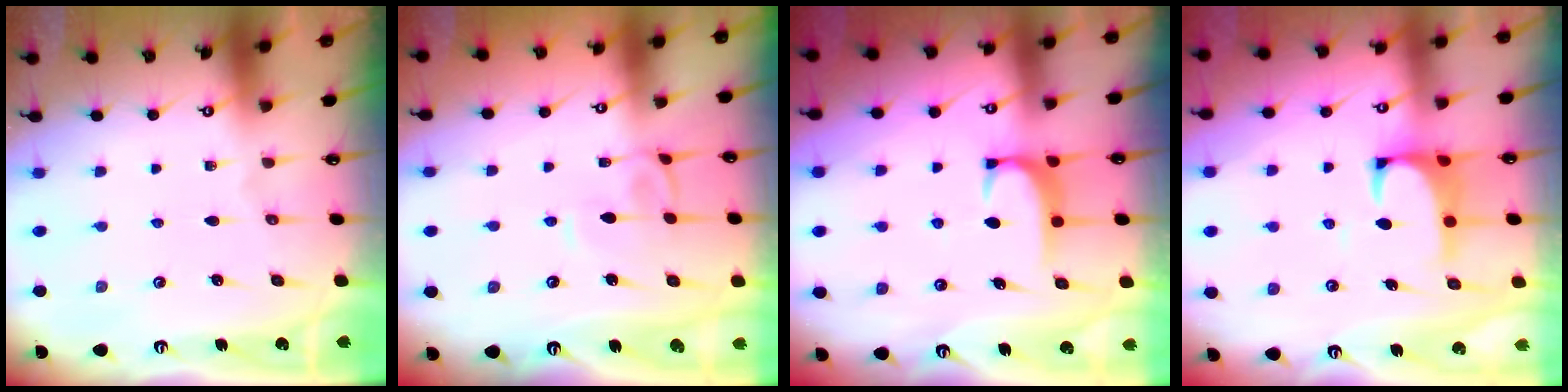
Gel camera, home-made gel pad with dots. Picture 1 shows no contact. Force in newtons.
{"total": 2.9, "press": 2.9, "slide": 0.1}
{"total": 1.6, "press": 1.5, "slide": 0.5}
{"total": 1.6, "press": 1.4, "slide": 0.7}